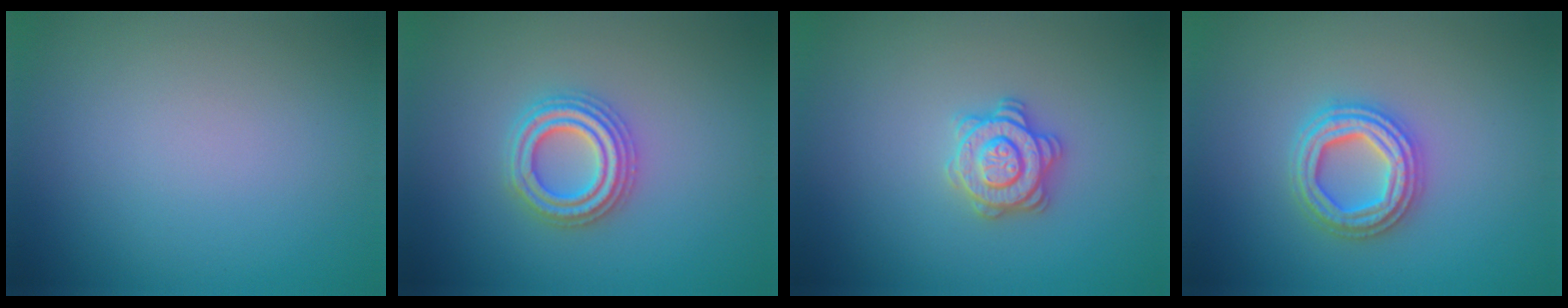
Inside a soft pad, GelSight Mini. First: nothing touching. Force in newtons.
{"total": 4.1, "press": 4.0, "slide": 0.8}
{"total": 2.8, "press": 2.8, "slide": 0.2}
{"total": 4.3, "press": 4.3, "slide": 0.6}